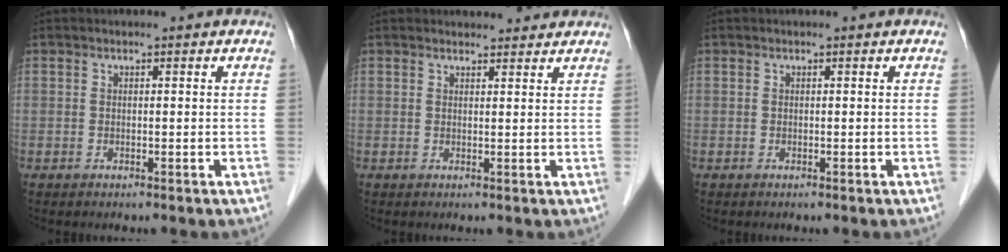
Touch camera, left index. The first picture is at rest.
{"total": 4.2, "force": [4.0, 1.1, 0.5], "torque": [-0.006, 0.013, 0.049]}
{"total": 0.0}